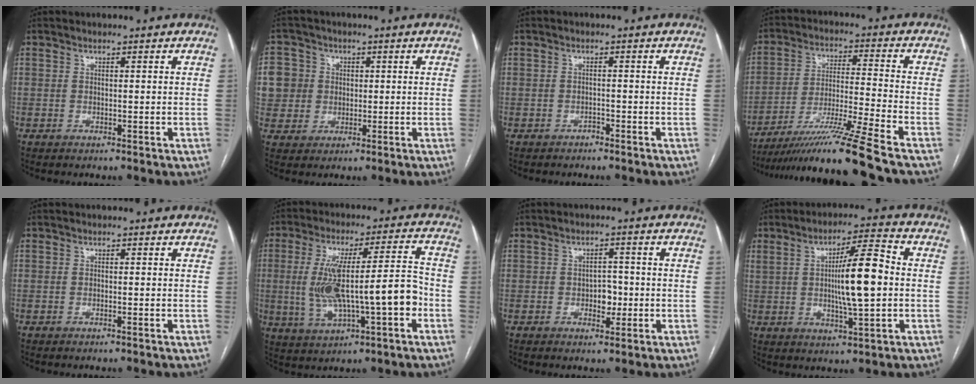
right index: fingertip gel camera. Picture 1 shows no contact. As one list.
[{"total": 10.3, "force": [1.5, 10.0, 2.2], "torque": [-0.076, 0.039, 0.047]}, {"total": 0.9, "force": [-0.8, 0.3, 0.2], "torque": [-0.005, 0.001, -0.014]}, {"total": 15.1, "force": [-12.1, -3.2, 8.4], "torque": [-0.154, -0.025, -0.209]}, {"total": 0.0}, {"total": 14.2, "force": [-2.1, 2.9, 13.7], "torque": [-0.253, 0.023, -0.020]}, {"total": 3.2, "force": [-0.7, 1.9, 2.4], "torque": [-0.028, 0.005, -0.007]}, {"total": 10.8, "force": [0.7, 1.6, 10.6], "torque": [-0.179, 0.013, 0.013]}]